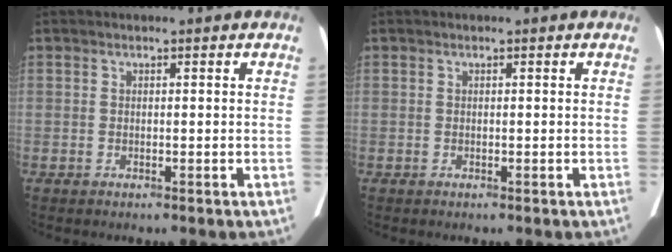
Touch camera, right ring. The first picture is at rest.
{"total": 0.0}